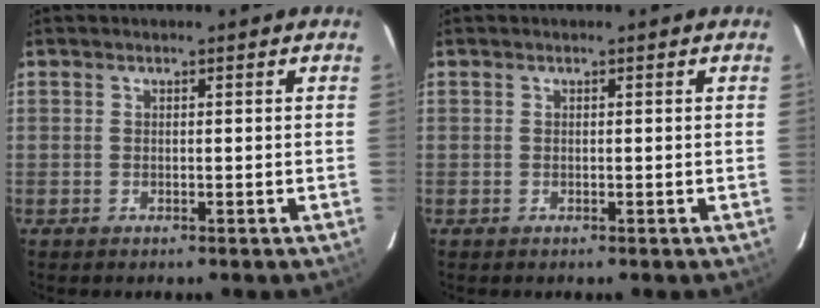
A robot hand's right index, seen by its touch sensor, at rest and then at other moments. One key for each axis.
{"total": 0.0}